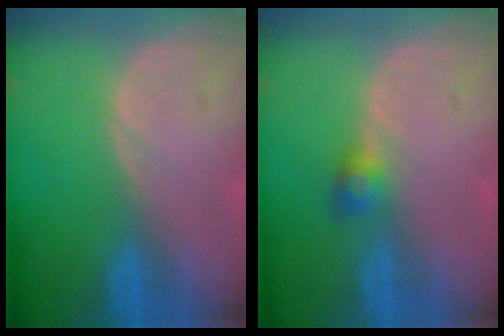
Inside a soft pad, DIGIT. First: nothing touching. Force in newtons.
{"total": 2.5, "press": 2.5, "slide": 0.2}